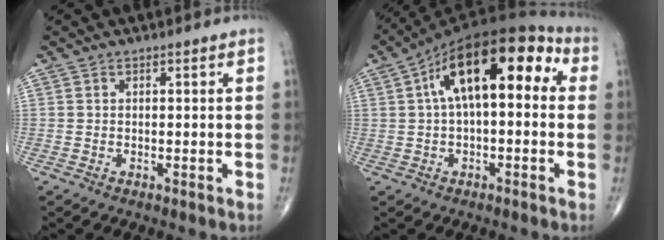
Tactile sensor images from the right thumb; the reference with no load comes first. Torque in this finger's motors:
{"motor_torque": [-0.13, 4.23, 1.91, 0.27, 0.34]}